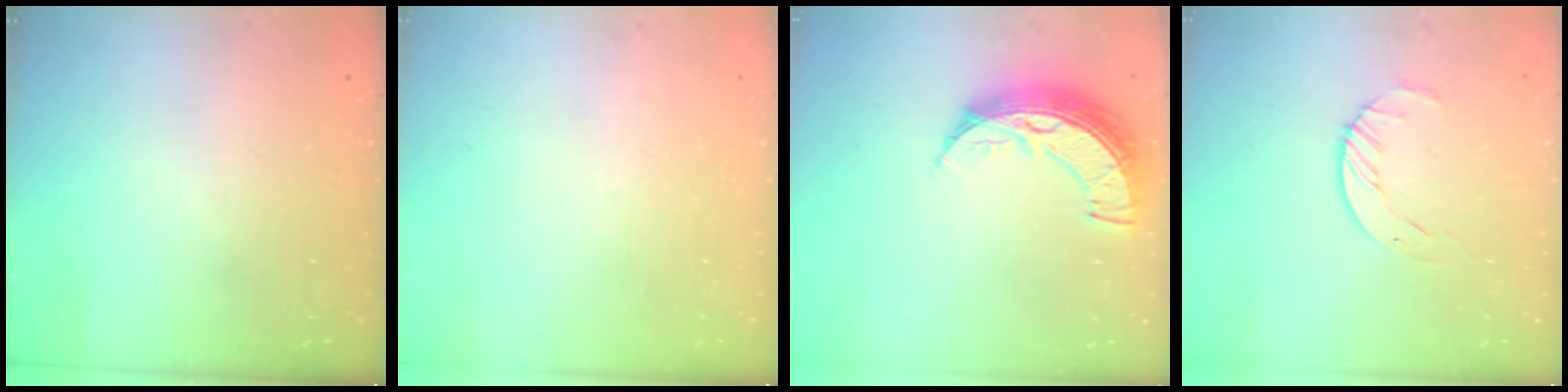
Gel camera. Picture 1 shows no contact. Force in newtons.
{"total": 0.0}
{"total": 11.9, "press": 11.8, "slide": 1.0}
{"total": 3.5, "press": 3.4, "slide": 0.4}